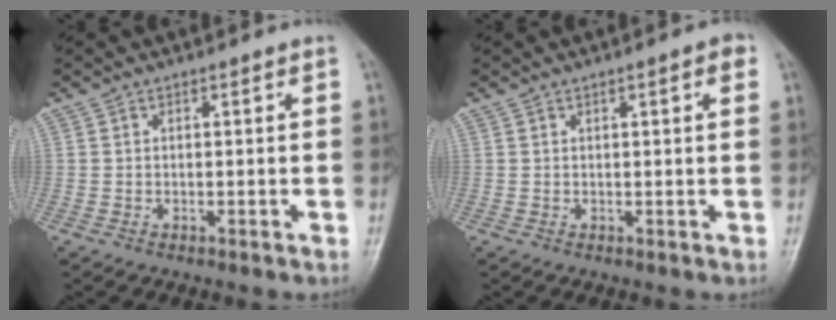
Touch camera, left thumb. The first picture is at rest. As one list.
[{"total": 2.6, "force": [1.1, 0.7, 2.3], "torque": [-0.027, 0.003, 0.011]}]